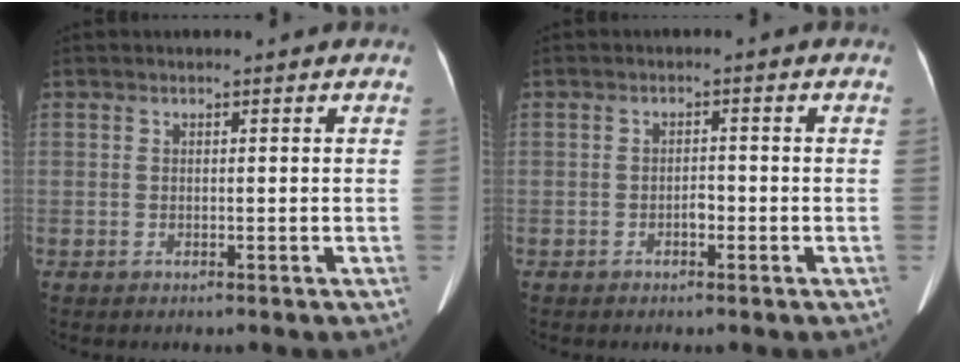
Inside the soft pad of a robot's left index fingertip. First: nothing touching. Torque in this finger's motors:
{"motor_torque": [-0.04, 0.01, 0.01, 0.00]}